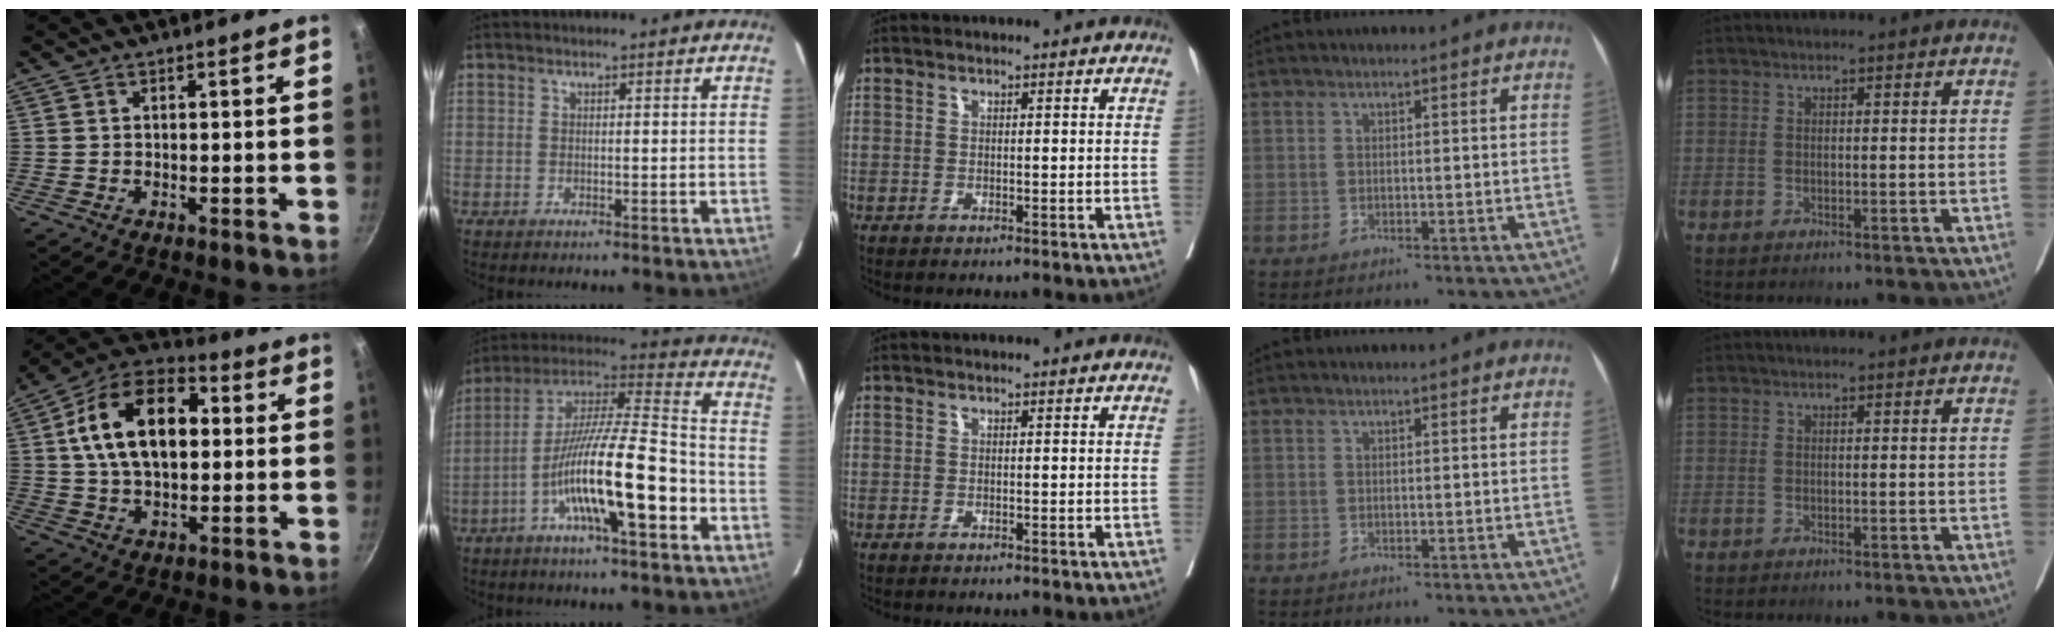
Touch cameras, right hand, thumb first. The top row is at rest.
{"thumb": {"total": 19.1, "force": [3.2, 11.4, 14.9], "torque": [-0.238, 0.020, 0.047]}, "index": {"total": 16.9, "force": [-6.2, 1.8, 15.6], "torque": [-0.281, 0.003, -0.111]}}